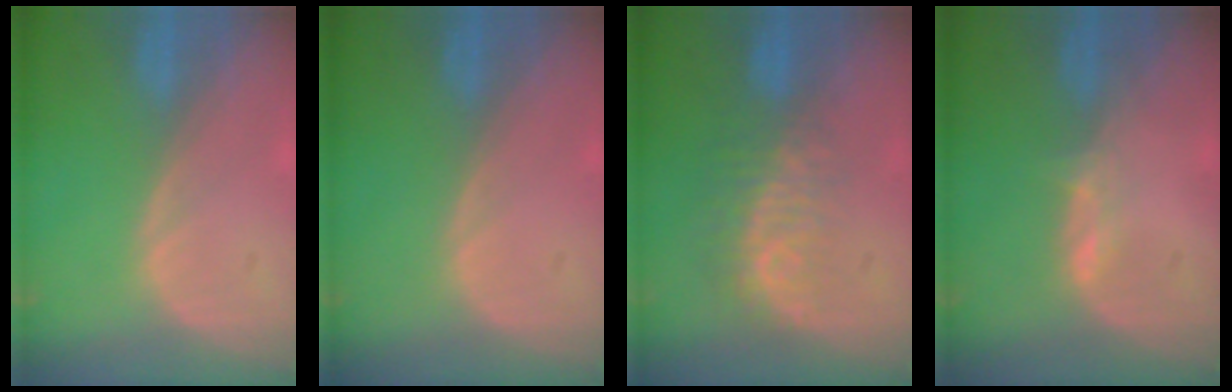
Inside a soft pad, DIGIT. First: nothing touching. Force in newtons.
{"total": 0.0}
{"total": 8.2, "press": 7.0, "slide": 4.3}
{"total": 1.6, "press": 1.5, "slide": 0.6}